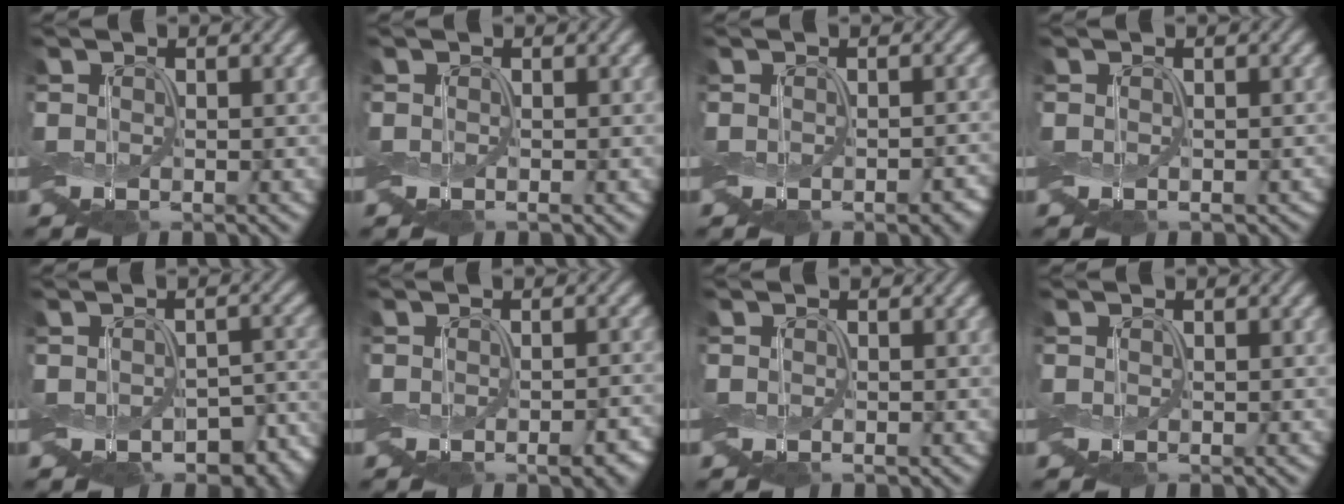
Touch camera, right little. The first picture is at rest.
{"total": 0.0}
{"total": 2.6, "force": [-0.7, 1.8, 1.8], "torque": [-0.020, -0.008, -0.008]}
{"total": 0.0}
{"total": 8.9, "force": [-5.2, 5.6, 4.6], "torque": [-0.057, -0.015, -0.063]}
{"total": 3.7, "force": [-1.4, 2.1, 2.6], "torque": [-0.030, -0.011, -0.015]}
{"total": 0.0}
{"total": 0.0}